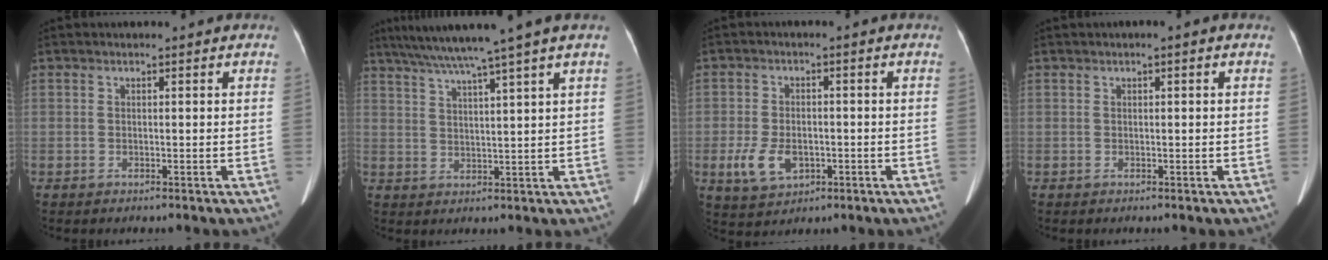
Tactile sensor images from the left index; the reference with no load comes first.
{"total": 10.9, "force": [8.4, -2.6, 6.3], "torque": [-0.104, 0.009, 0.125]}
{"total": 6.3, "force": [-3.4, 3.9, 3.7], "torque": [-0.080, -0.005, -0.050]}
{"total": 1.1, "force": [-1.1, -0.1, 0.0], "torque": [-0.001, 0.002, -0.022]}